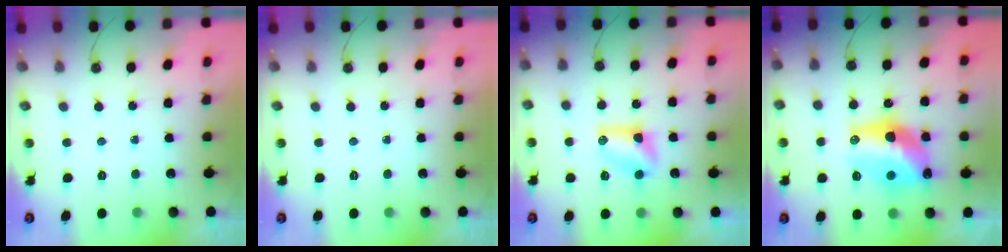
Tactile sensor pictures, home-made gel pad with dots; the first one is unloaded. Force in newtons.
{"total": 0.0}
{"total": 6.0, "press": 5.9, "slide": 0.8}
{"total": 14.7, "press": 14.7, "slide": 1.0}